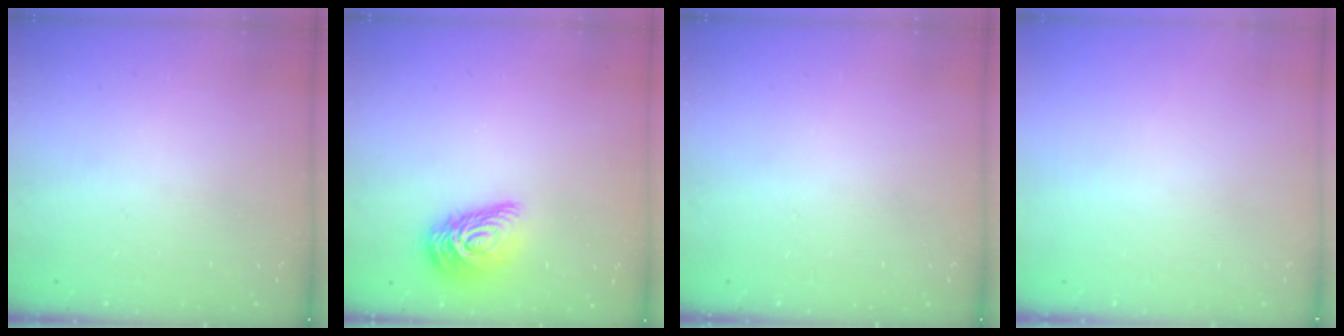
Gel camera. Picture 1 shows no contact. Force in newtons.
{"total": 12.4, "press": 12.4, "slide": 0.8}
{"total": 0.0}
{"total": 0.0}